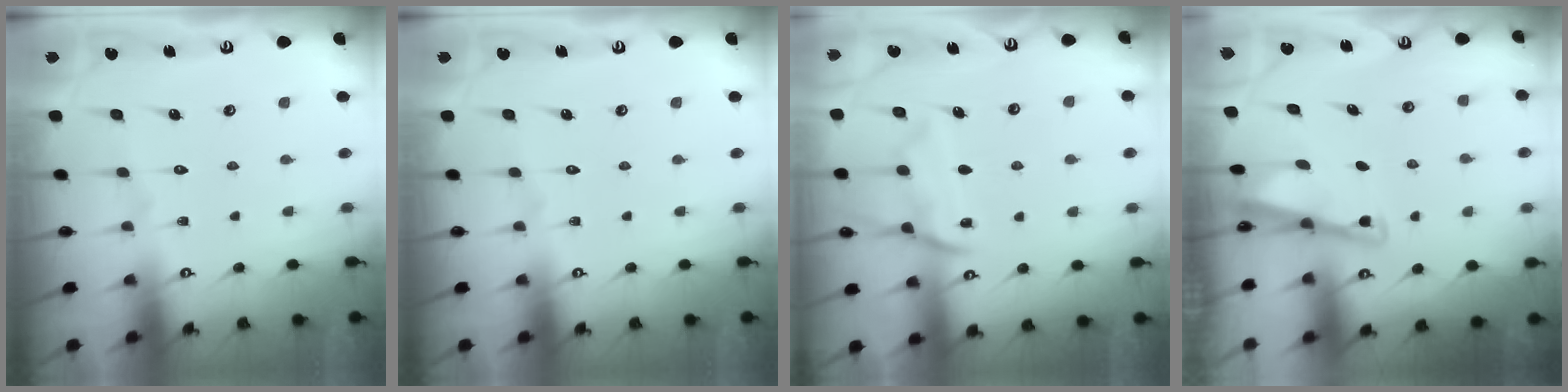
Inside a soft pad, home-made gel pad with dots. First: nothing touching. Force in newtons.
{"total": 0.0}
{"total": 11.1, "press": 11.0, "slide": 1.3}
{"total": 2.9, "press": 2.9, "slide": 0.3}